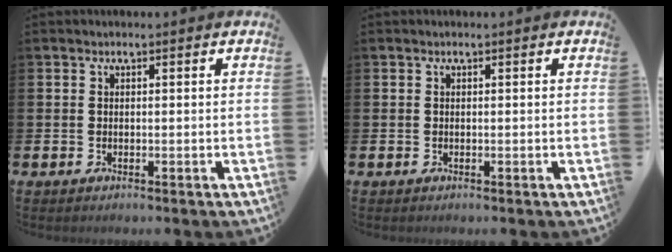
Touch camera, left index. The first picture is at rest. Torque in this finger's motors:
{"motor_torque": [0.07, -0.03, 0.04, 0.02]}